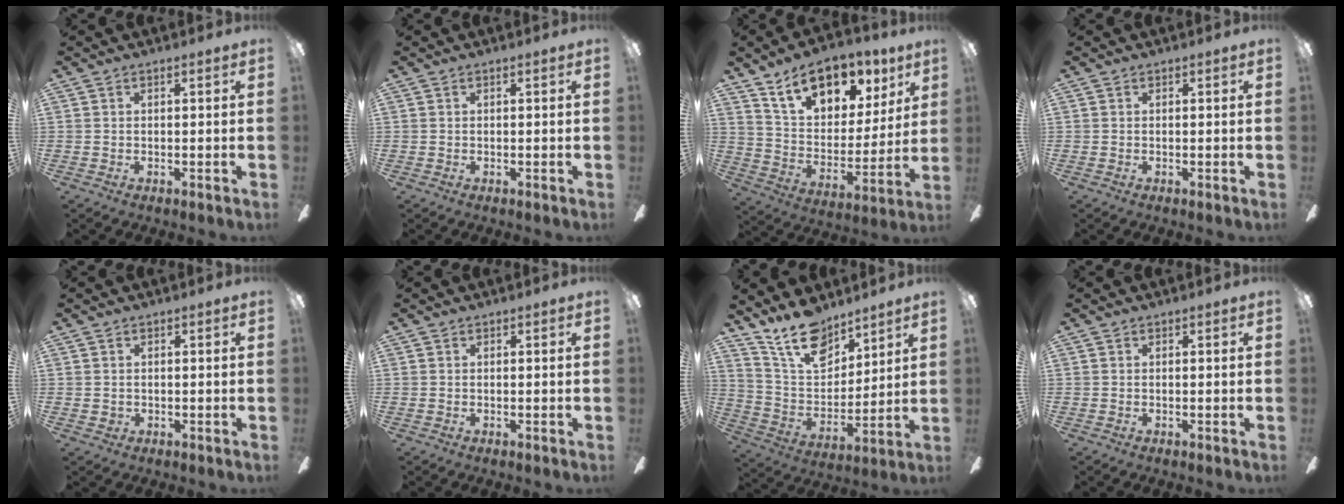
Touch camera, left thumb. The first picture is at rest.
{"total": 0.0}
{"total": 16.4, "force": [10.9, 9.0, 8.2], "torque": [-0.122, -0.065, 0.195]}
{"total": 0.0}
{"total": 1.1, "force": [0.1, 1.1, 0.1], "torque": [-0.004, 0.005, -0.001]}
{"total": 0.0}
{"total": 15.6, "force": [12.1, 7.3, 6.7], "torque": [-0.126, -0.072, 0.224]}
{"total": 0.0}